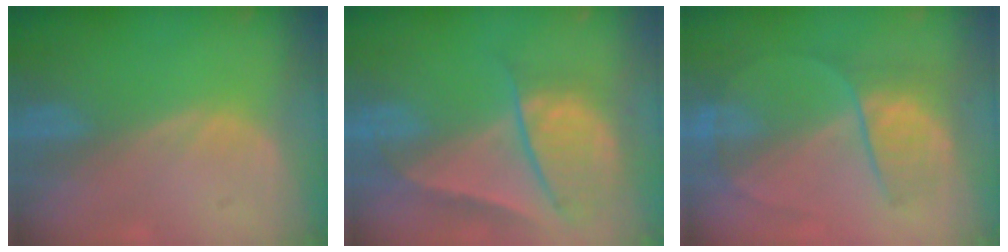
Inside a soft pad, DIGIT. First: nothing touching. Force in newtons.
{"total": 9.4, "press": 8.1, "slide": 4.7}
{"total": 6.7, "press": 6.5, "slide": 1.6}